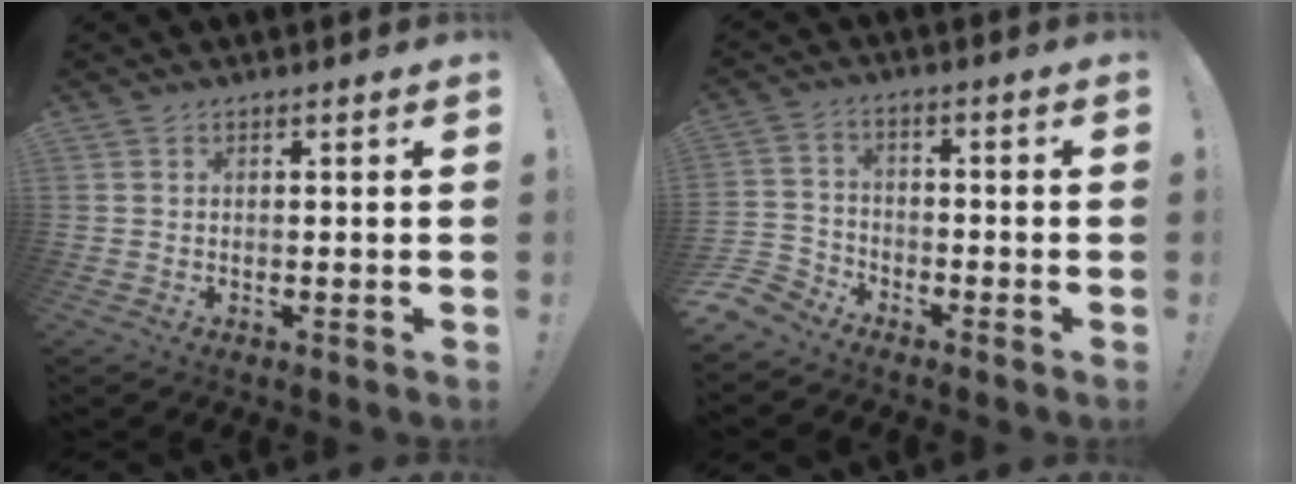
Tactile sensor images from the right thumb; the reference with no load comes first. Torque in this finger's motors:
{"motor_torque": [0.49, -0.63, 0.35, -1.02, 0.01]}